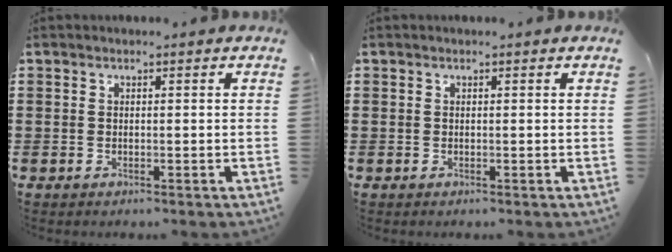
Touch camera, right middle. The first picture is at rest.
{"total": 0.0}